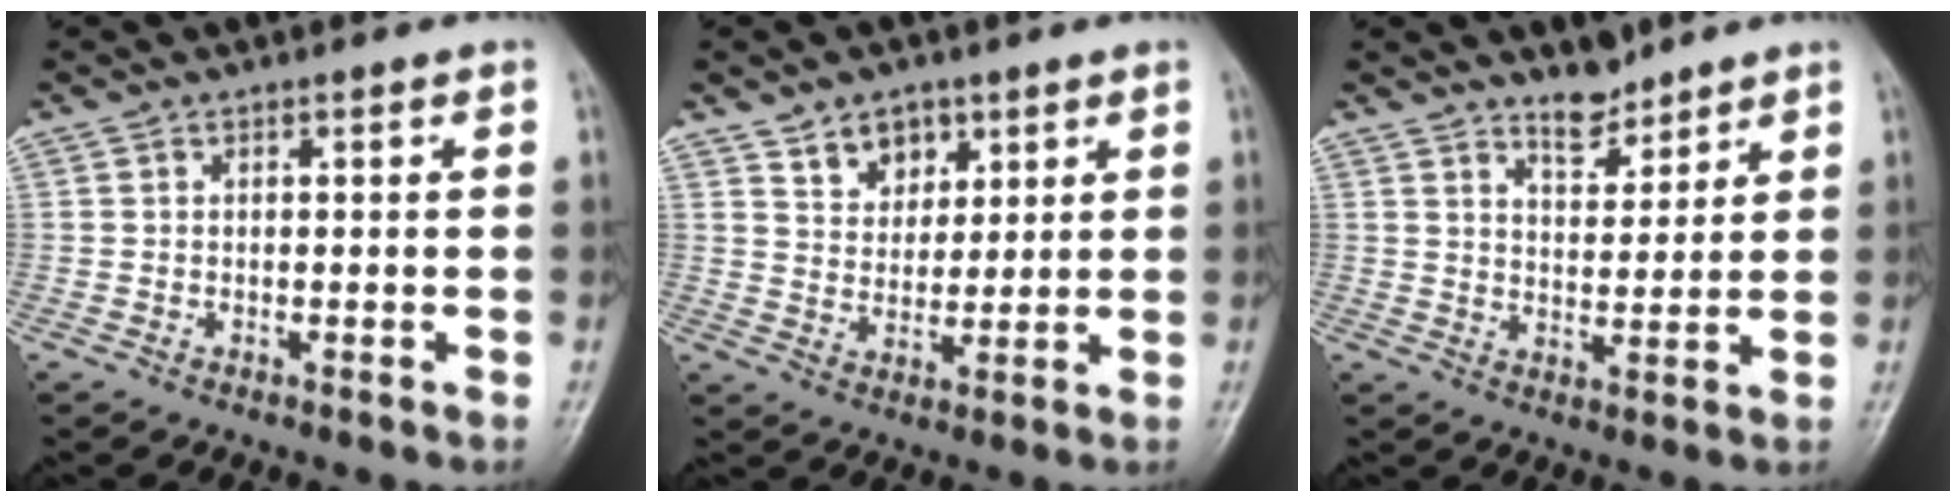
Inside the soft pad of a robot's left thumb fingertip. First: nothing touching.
{"total": 6.5, "force": [3.9, 4.5, 2.5], "torque": [-0.009, -0.025, 0.071]}
{"total": 5.2, "force": [4.4, 2.2, 1.7], "torque": [-0.006, -0.037, 0.075]}